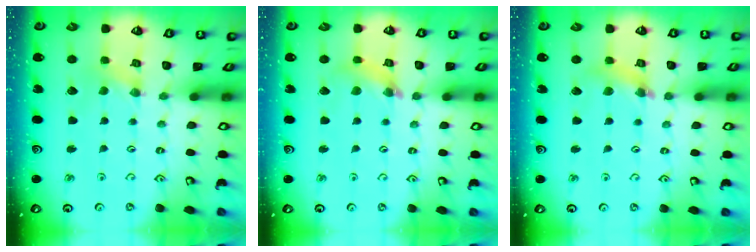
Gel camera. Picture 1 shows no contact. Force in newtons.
{"total": 6.9, "press": 6.8, "slide": 0.8}
{"total": 8.3, "press": 8.3, "slide": 1.0}